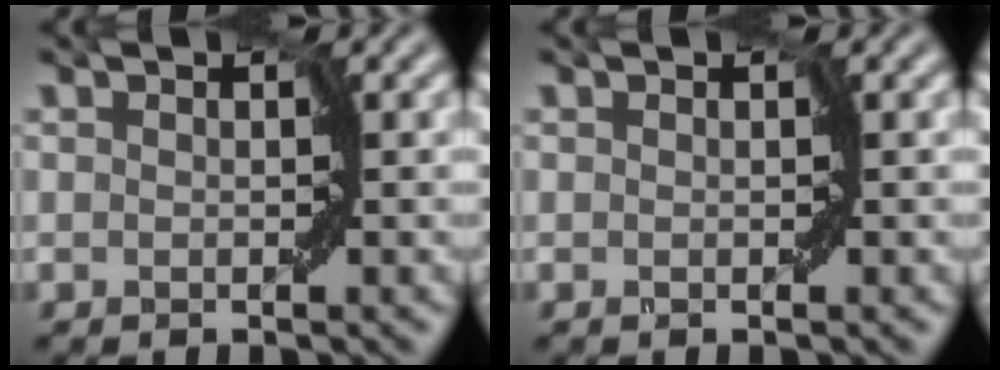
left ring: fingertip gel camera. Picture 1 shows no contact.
{"total": 0.0}